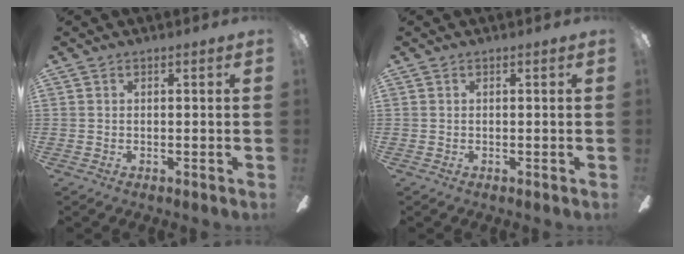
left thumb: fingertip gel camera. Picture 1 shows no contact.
{"total": 0.0}